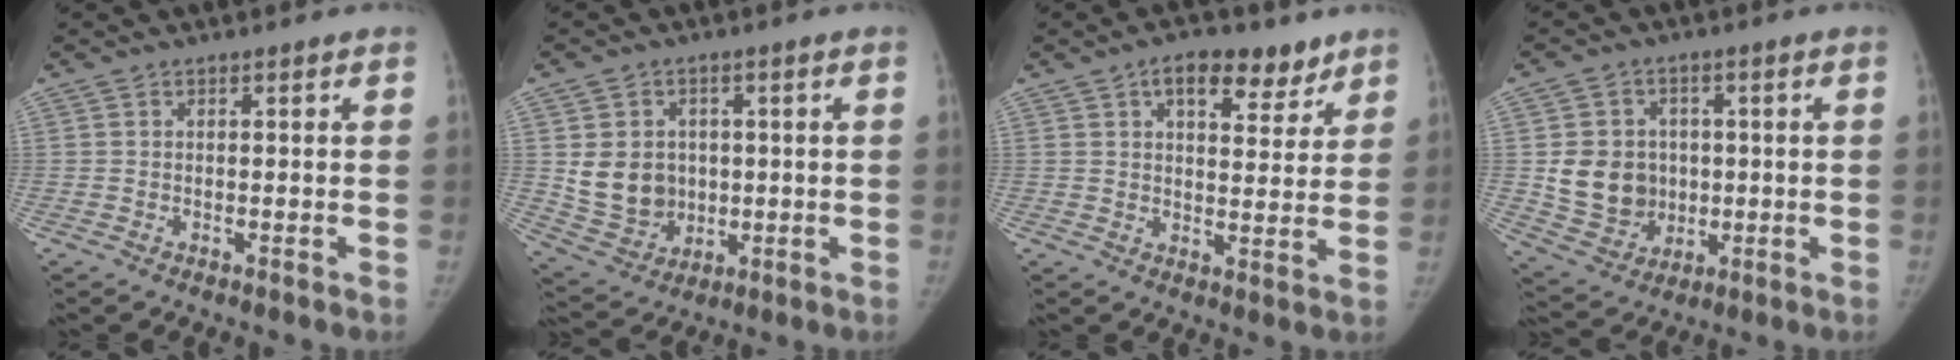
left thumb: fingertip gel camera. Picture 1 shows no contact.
{"total": 10.5, "force": [0.7, 9.0, 5.3], "torque": [-0.054, -0.009, 0.032]}
{"total": 9.9, "force": [5.9, 5.1, 6.1], "torque": [-0.055, -0.024, 0.085]}
{"total": 11.5, "force": [0.3, 10.1, 5.4], "torque": [-0.060, -0.004, 0.023]}